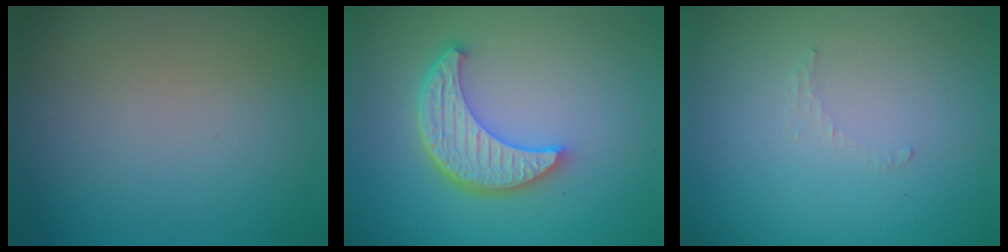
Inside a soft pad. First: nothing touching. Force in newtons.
{"total": 5.7, "press": 4.3, "slide": 3.7}
{"total": 0.7, "press": 0.7, "slide": 0.1}